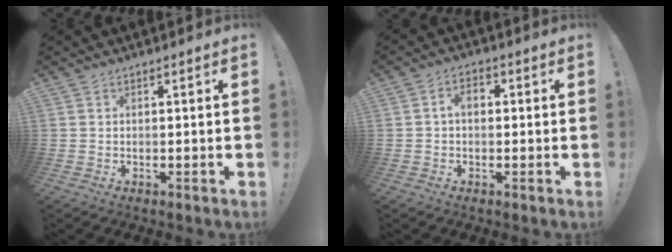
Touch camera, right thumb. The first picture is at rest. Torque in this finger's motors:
{"motor_torque": [0.51, 0.70, 0.37, -0.10, 0.00]}